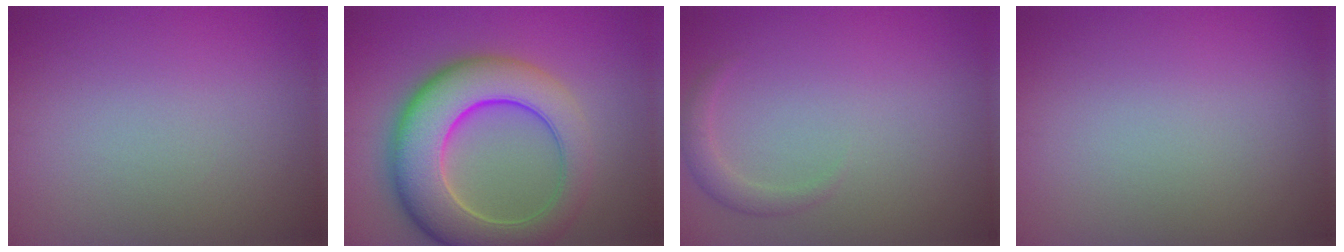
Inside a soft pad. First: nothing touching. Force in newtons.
{"total": 10.3, "press": 10.3, "slide": 0.8}
{"total": 1.4, "press": 1.4, "slide": 0.1}
{"total": 0.0}